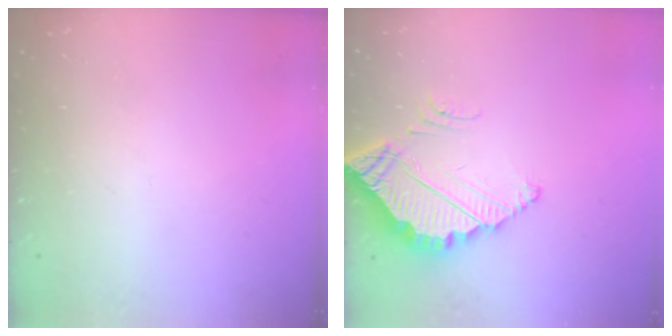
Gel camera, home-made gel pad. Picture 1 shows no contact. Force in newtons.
{"total": 4.3, "press": 4.3, "slide": 0.3}